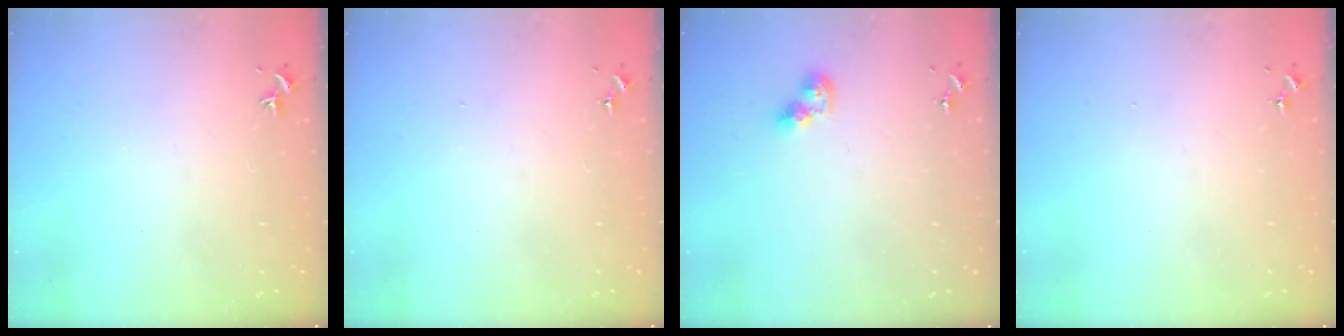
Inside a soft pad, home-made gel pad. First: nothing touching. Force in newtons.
{"total": 0.0}
{"total": 7.5, "press": 7.4, "slide": 0.6}
{"total": 0.0}